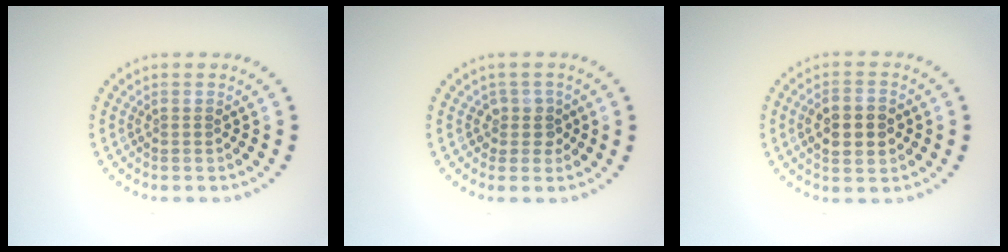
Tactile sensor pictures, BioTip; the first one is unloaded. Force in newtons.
{"total": 1.7, "press": 1.4, "slide": 1.0}
{"total": 4.8, "press": 4.8, "slide": 0.1}